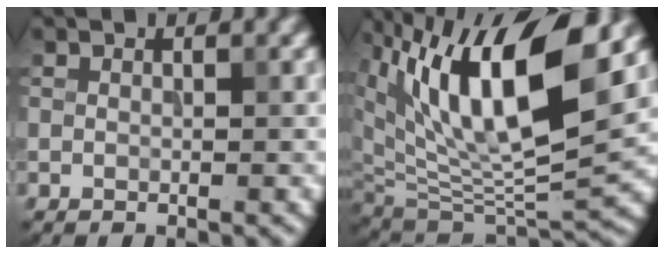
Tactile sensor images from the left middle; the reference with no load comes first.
{"total": 13.6, "force": [6.5, 5.5, 10.5], "torque": [-0.183, 0.001, 0.123]}